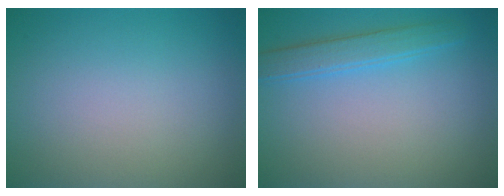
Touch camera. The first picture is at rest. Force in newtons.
{"total": 2.5, "press": 2.5, "slide": 0.1}